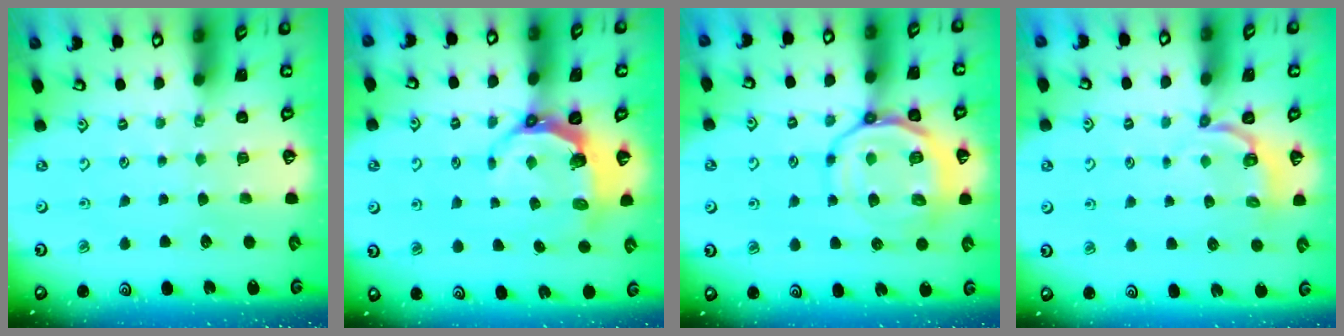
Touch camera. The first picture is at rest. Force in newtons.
{"total": 5.6, "press": 4.2, "slide": 3.7}
{"total": 14.0, "press": 13.9, "slide": 2.1}
{"total": 4.4, "press": 3.8, "slide": 2.3}